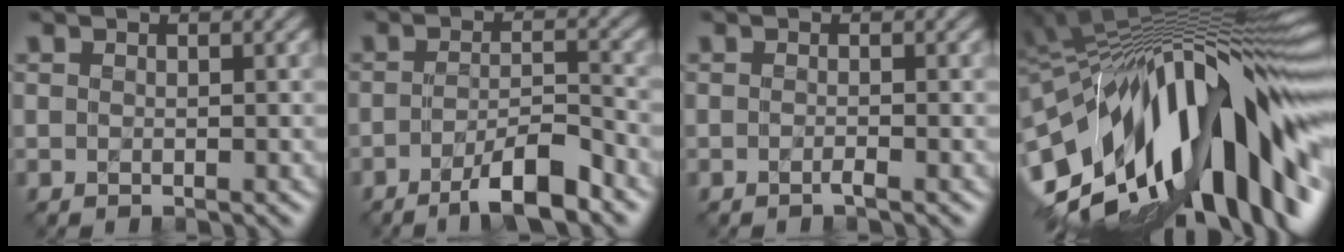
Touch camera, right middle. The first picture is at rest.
{"total": 5.3, "force": [-3.4, 1.0, 3.9], "torque": [-0.063, 0.003, -0.059]}
{"total": 0.8, "force": [-0.5, 0.0, 0.6], "torque": [-0.012, -0.001, -0.011]}
{"total": 18.6, "force": [-2.1, 8.3, 16.5], "torque": [-0.267, 0.011, -0.051]}